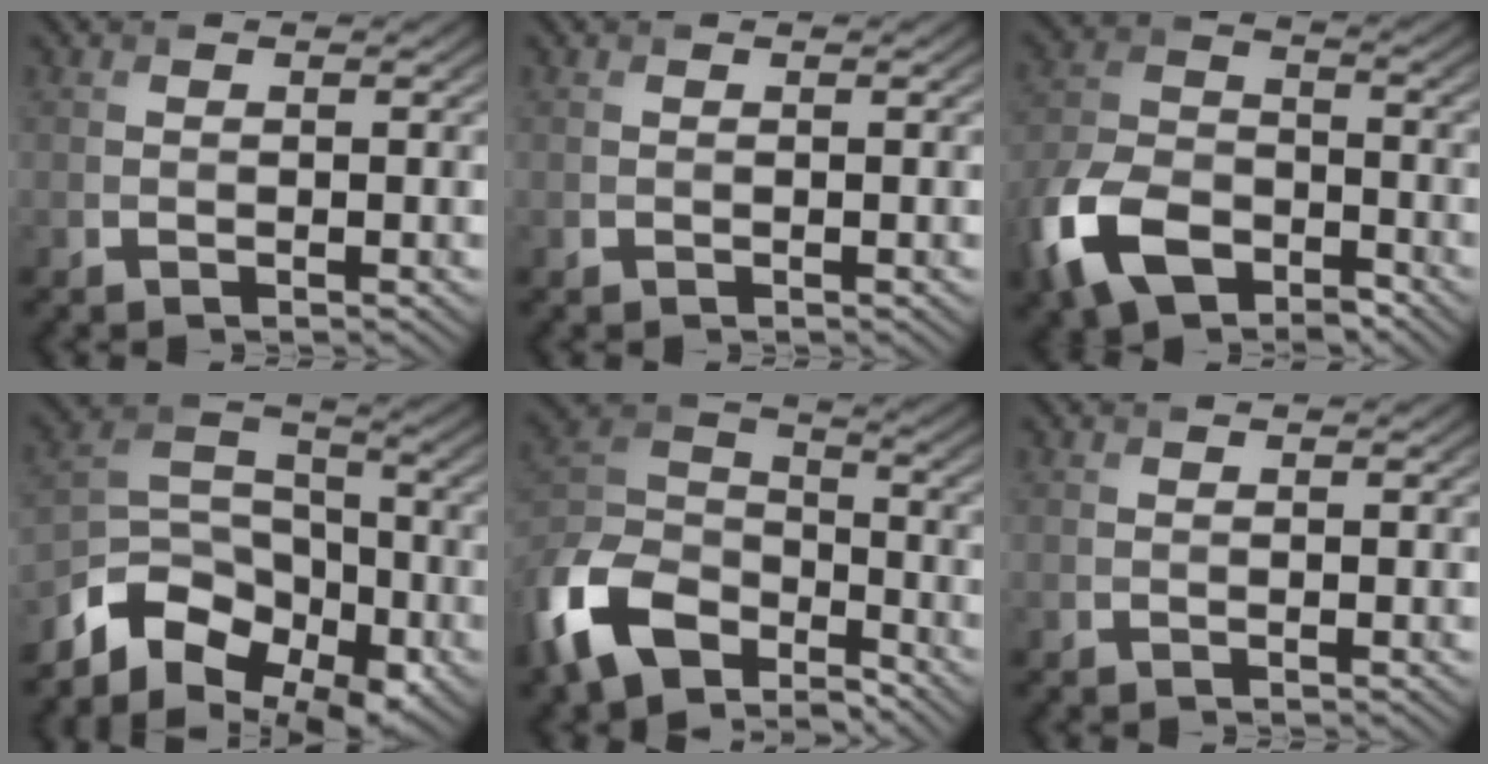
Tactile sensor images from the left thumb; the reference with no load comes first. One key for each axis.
{"total": 0.0}
{"total": 11.6, "fx": -6.8, "fy": 6.5, "fz": 6.8, "tx": -0.168, "ty": -0.016, "tz": -0.145}
{"total": 10.1, "fx": -6.7, "fy": 5.8, "fz": 4.8, "tx": -0.085, "ty": -0.007, "tz": -0.141}
{"total": 14.0, "fx": -8.9, "fy": 7.7, "fz": 7.5, "tx": -0.193, "ty": -0.014, "tz": -0.185}
{"total": 0.0}